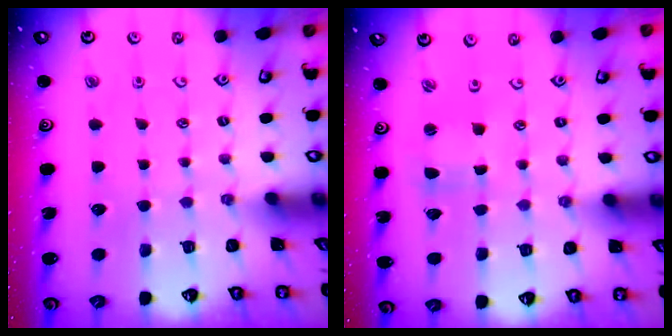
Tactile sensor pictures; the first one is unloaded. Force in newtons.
{"total": 1.0, "press": 1.0, "slide": 0.2}